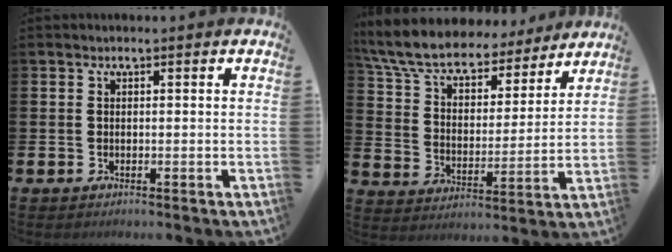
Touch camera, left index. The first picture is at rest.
{"total": 8.8, "force": [8.0, 2.7, 2.7], "torque": [-0.092, -0.051, 0.141]}